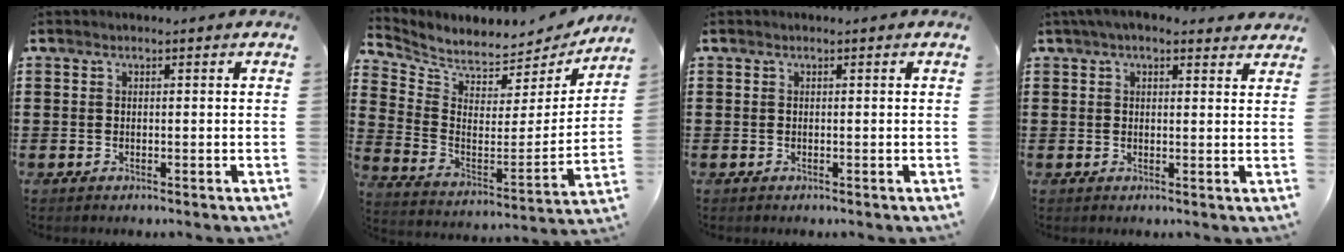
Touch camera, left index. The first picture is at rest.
{"total": 4.7, "force": [4.6, 1.1, 0.2], "torque": [-0.037, -0.055, 0.077]}
{"total": 0.0}
{"total": 3.7, "force": [2.8, 1.4, 1.8], "torque": [-0.044, 0.000, 0.052]}